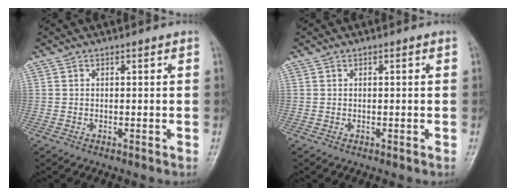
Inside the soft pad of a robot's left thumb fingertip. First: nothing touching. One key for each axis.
{"total": 0.0}